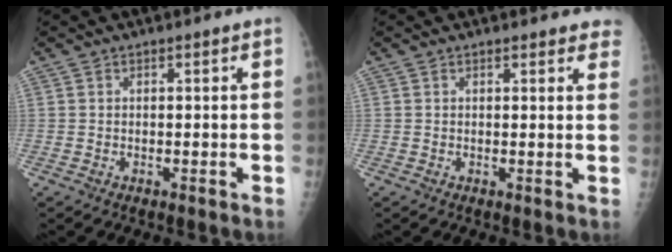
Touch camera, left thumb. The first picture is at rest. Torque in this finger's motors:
{"motor_torque": [-0.04, 0.01, -0.14, -0.11, 0.01]}